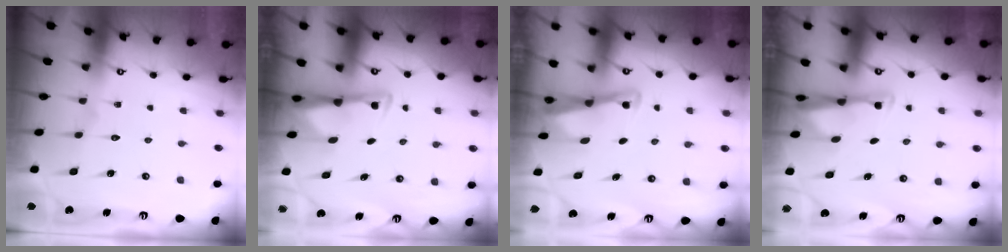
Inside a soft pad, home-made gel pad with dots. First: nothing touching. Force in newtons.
{"total": 2.8, "press": 2.7, "slide": 0.6}
{"total": 3.0, "press": 2.9, "slide": 0.6}
{"total": 2.9, "press": 2.9, "slide": 0.4}